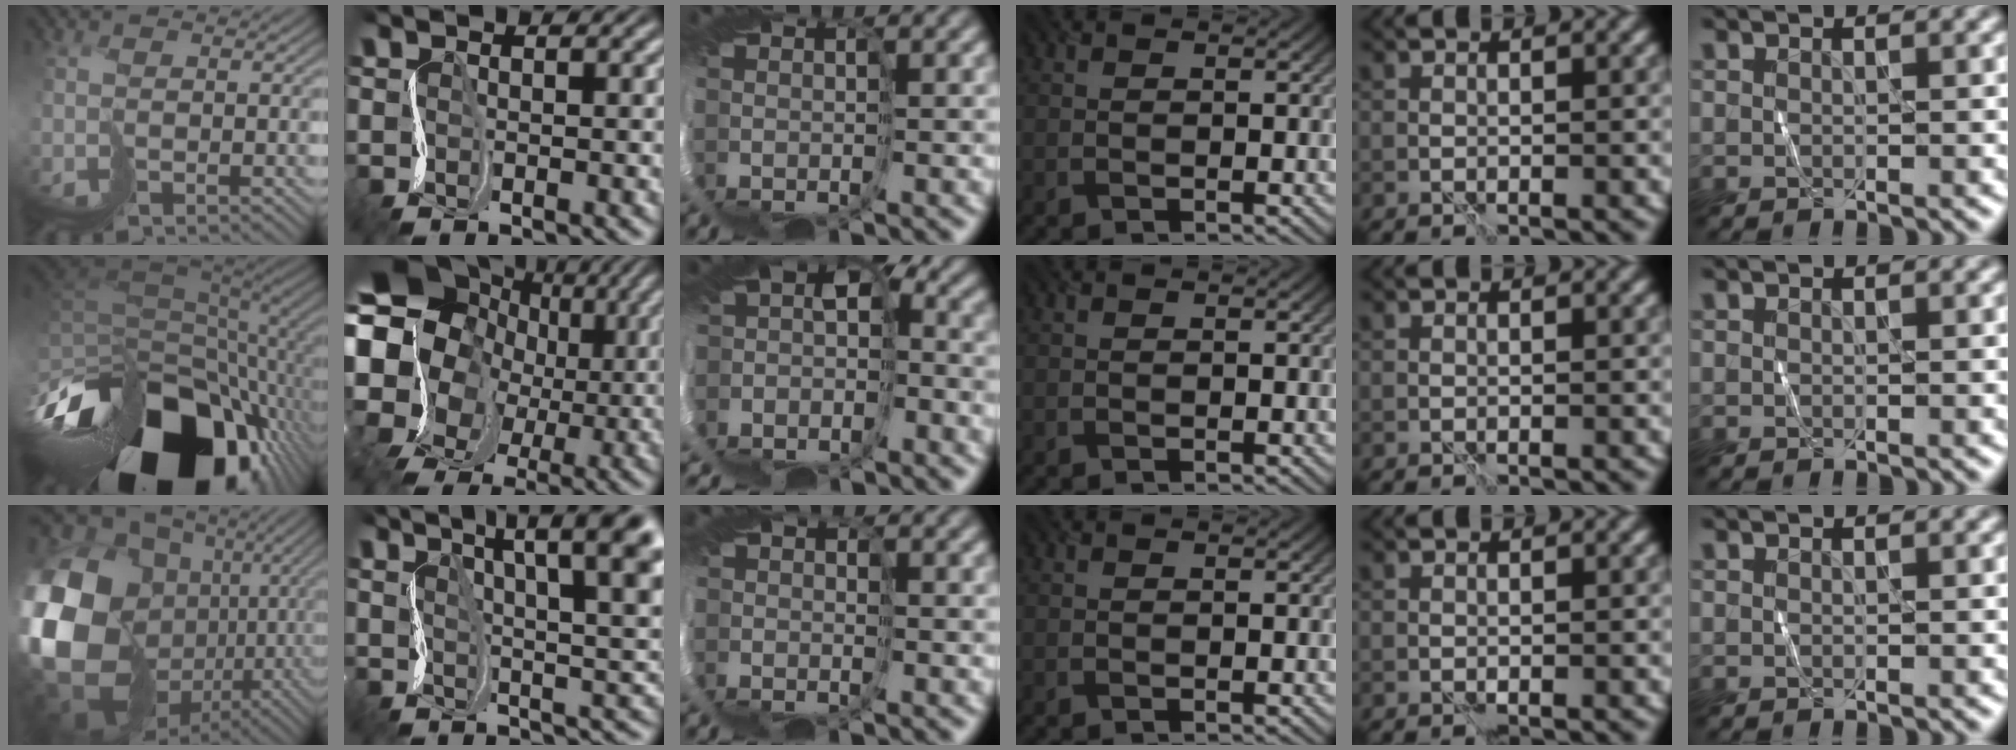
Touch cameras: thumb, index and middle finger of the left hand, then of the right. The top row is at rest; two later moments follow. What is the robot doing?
{"motion": "cut", "object": "paper bag"}